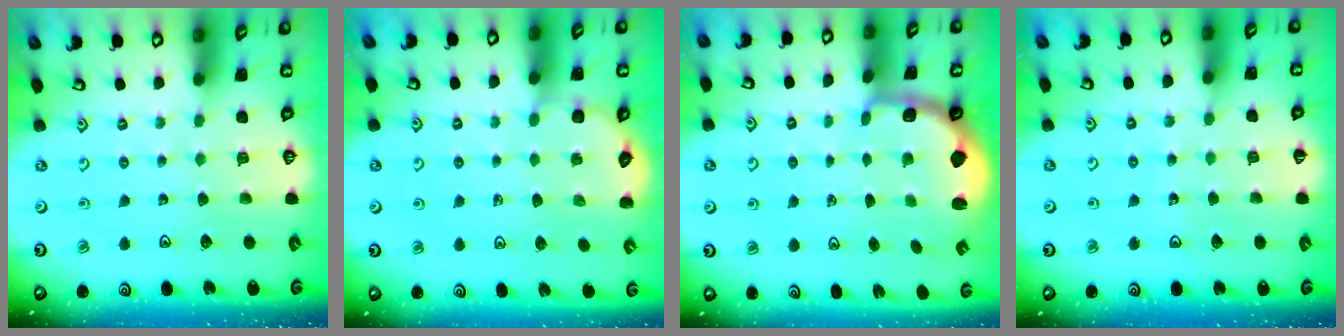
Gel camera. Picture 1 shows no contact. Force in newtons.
{"total": 3.1, "press": 3.1, "slide": 0.3}
{"total": 2.2, "press": 1.5, "slide": 1.6}
{"total": 2.7, "press": 2.7, "slide": 0.3}